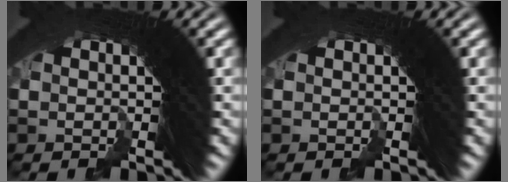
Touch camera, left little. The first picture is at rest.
{"total": 0.0}